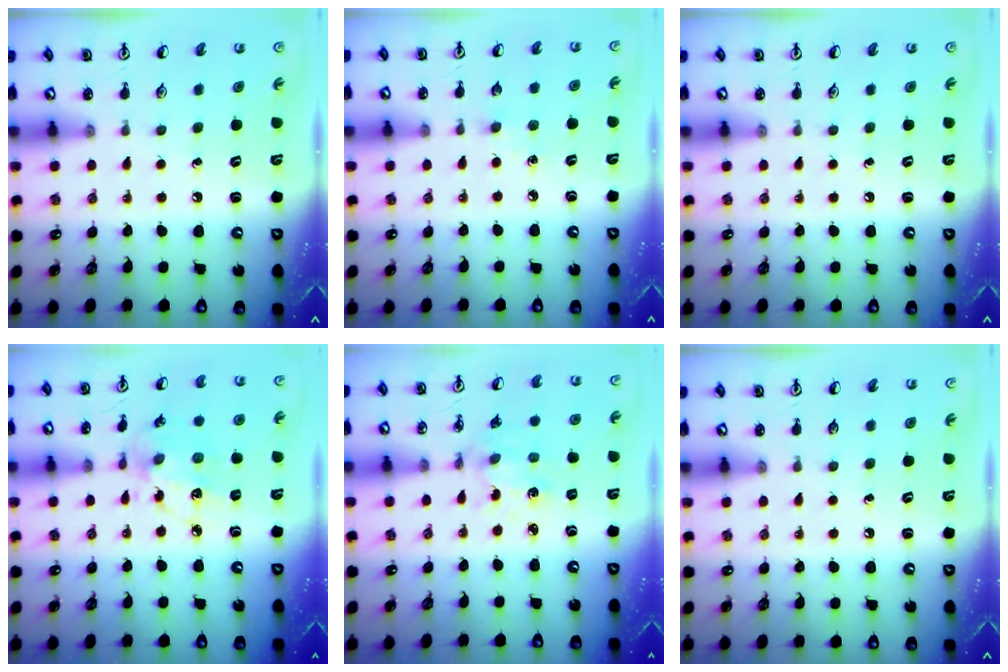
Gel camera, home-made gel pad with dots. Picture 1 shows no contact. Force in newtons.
{"total": 2.9, "press": 2.9, "slide": 0.4}
{"total": 0.0}
{"total": 9.3, "press": 9.3, "slide": 0.6}
{"total": 1.8, "press": 1.7, "slide": 0.3}
{"total": 0.0}